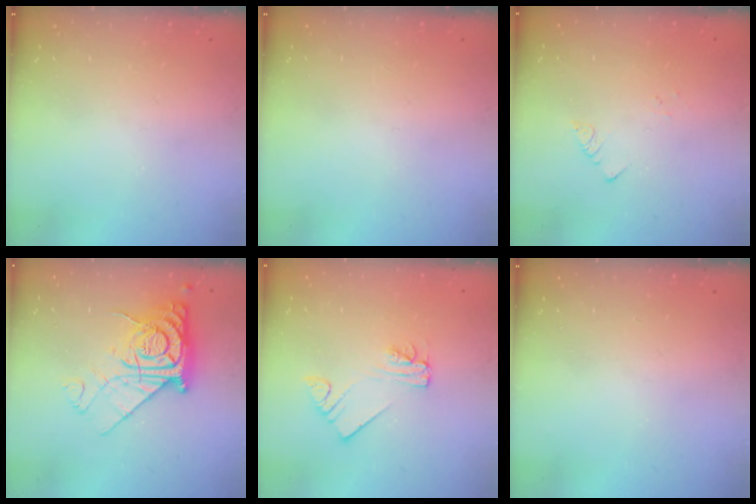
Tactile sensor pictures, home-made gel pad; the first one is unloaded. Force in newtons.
{"total": 0.0}
{"total": 1.3, "press": 1.2, "slide": 0.1}
{"total": 13.8, "press": 13.7, "slide": 1.3}
{"total": 2.2, "press": 2.2, "slide": 0.1}
{"total": 0.0}